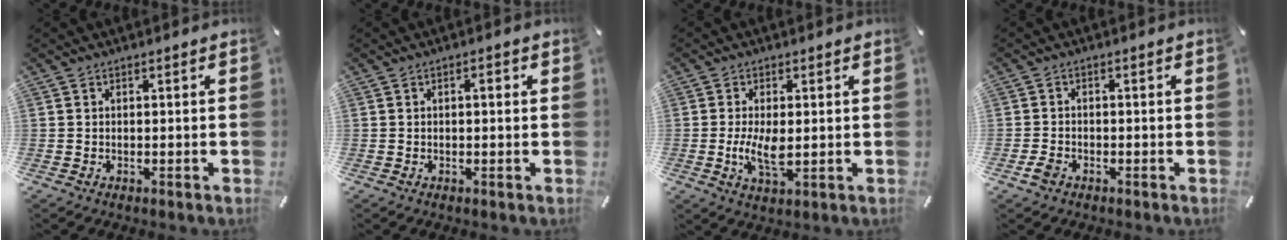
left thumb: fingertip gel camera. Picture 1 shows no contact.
{"total": 1.8, "force": [0.2, 0.6, 1.6], "torque": [-0.023, 0.001, -0.001]}
{"total": 6.5, "force": [-0.2, 2.8, 5.9], "torque": [-0.124, -0.010, -0.009]}
{"total": 2.3, "force": [-1.3, 1.4, 1.2], "torque": [-0.029, 0.003, -0.027]}